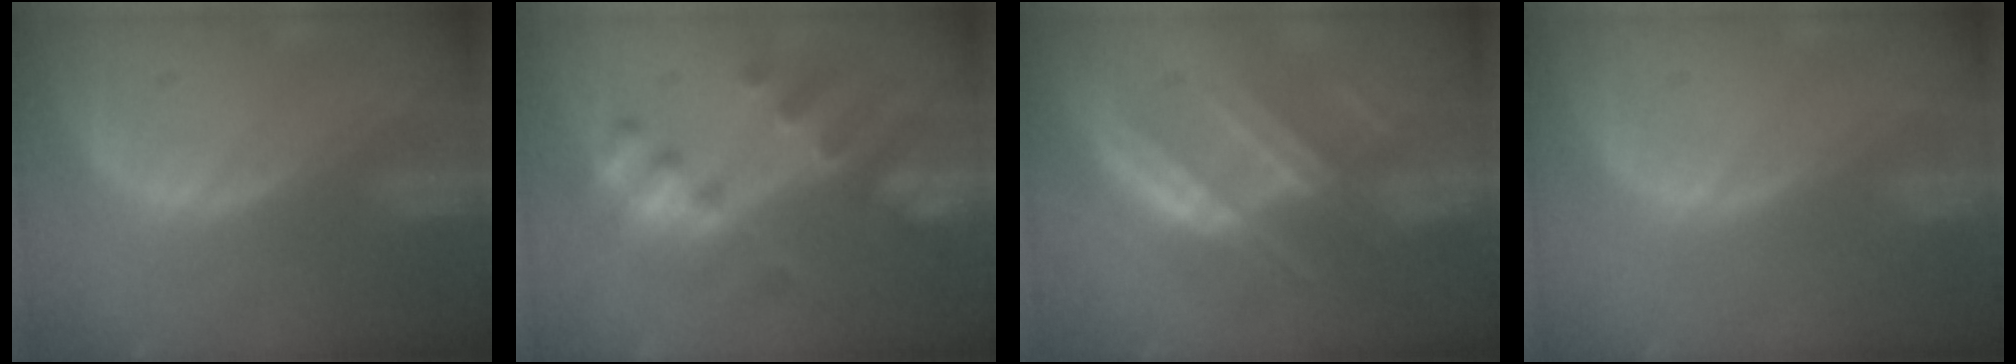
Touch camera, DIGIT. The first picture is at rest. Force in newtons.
{"total": 7.5, "press": 7.5, "slide": 0.5}
{"total": 7.7, "press": 7.2, "slide": 2.5}
{"total": 0.0}